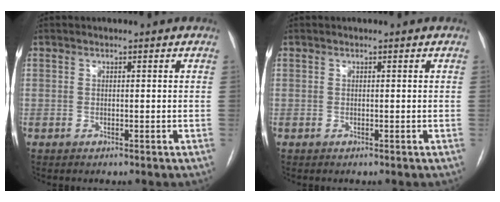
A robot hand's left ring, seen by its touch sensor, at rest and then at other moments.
{"total": 0.0}